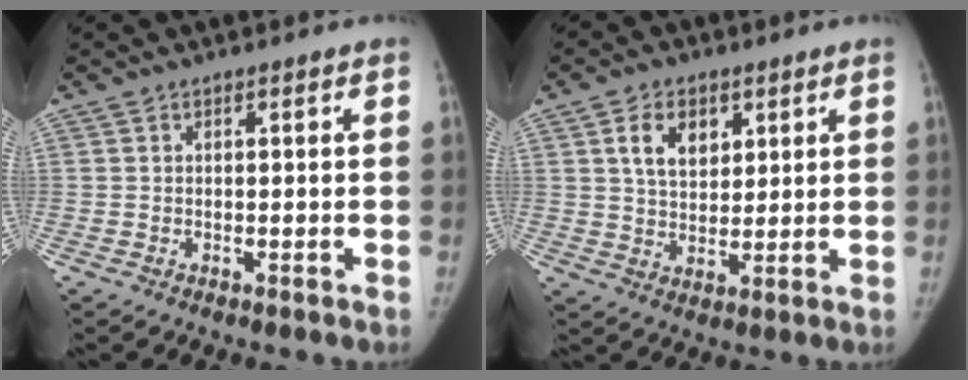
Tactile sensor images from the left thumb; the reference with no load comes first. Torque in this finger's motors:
{"motor_torque": [0.96, 0.99, 0.85, -0.55, 0.20]}